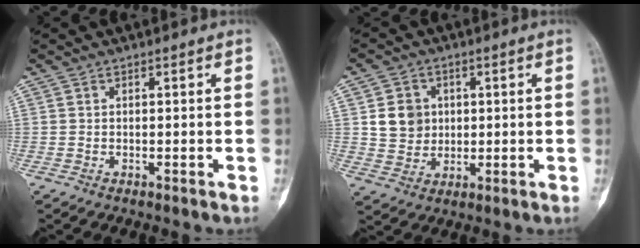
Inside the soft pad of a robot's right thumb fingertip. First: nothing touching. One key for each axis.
{"total": 7.0, "fx": 1.4, "fy": 6.3, "fz": 2.9, "tx": -0.022, "ty": -0.005, "tz": 0.029}